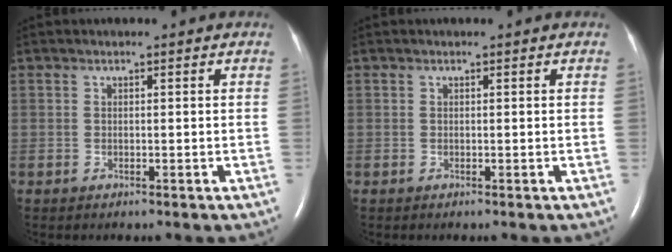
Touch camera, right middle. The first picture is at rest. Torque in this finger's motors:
{"motor_torque": [0.00, 0.00, 0.00, 0.00]}